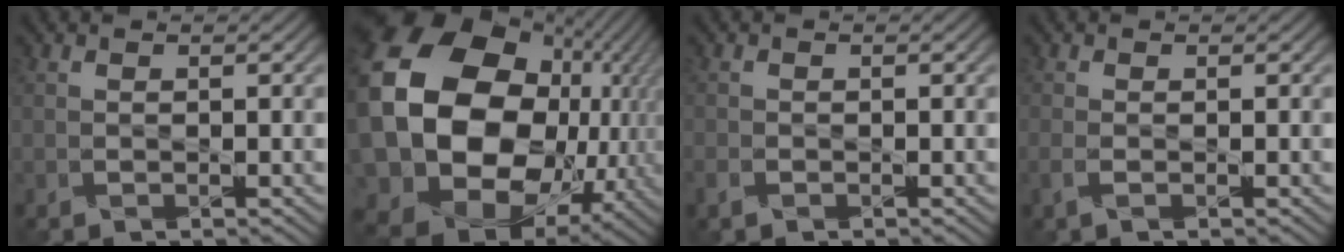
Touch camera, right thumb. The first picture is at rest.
{"total": 24.7, "force": [0.3, 20.4, 14.0], "torque": [-0.336, -0.067, 0.018]}
{"total": 1.6, "force": [-1.1, 1.0, 0.8], "torque": [-0.022, -0.005, -0.025]}
{"total": 1.5, "force": [-0.6, 0.5, 1.3], "torque": [-0.036, -0.005, -0.016]}